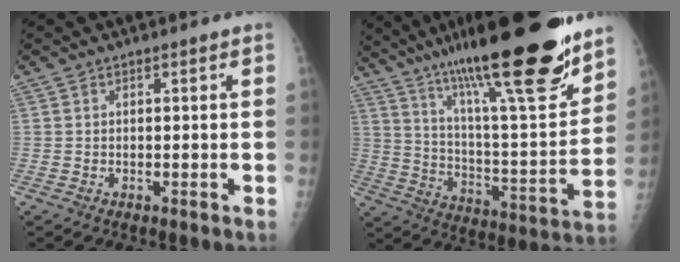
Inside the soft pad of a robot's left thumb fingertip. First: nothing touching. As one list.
[{"total": 28.9, "force": [20.4, 5.0, 19.8], "torque": [-0.294, -0.071, 0.333]}]